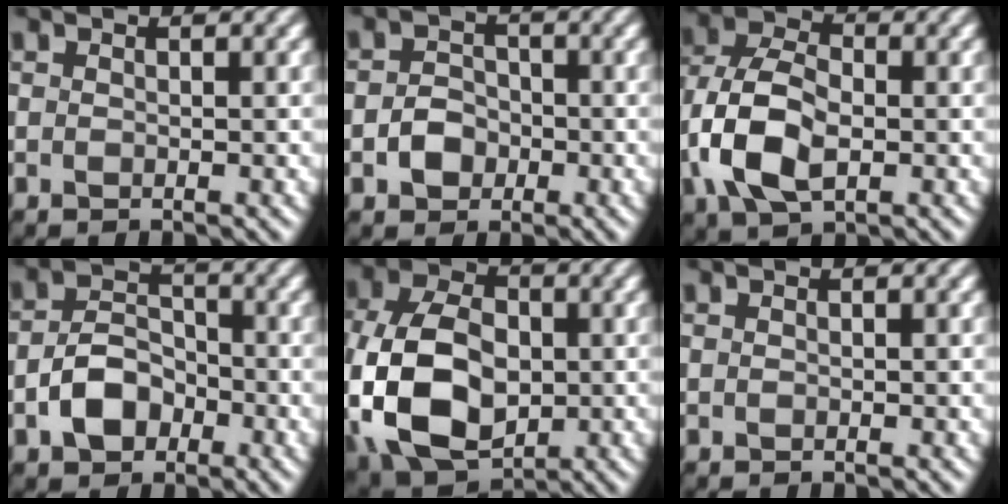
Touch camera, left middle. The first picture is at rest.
{"total": 2.6, "force": [-0.8, 2.1, 1.2], "torque": [-0.020, -0.001, -0.018]}
{"total": 7.6, "force": [-1.4, 4.8, 5.7], "torque": [-0.130, 0.002, -0.033]}
{"total": 4.2, "force": [-1.6, 2.9, 2.5], "torque": [-0.046, 0.003, -0.033]}
{"total": 11.7, "force": [-1.7, 8.0, 8.4], "torque": [-0.187, -0.014, -0.039]}
{"total": 0.0}